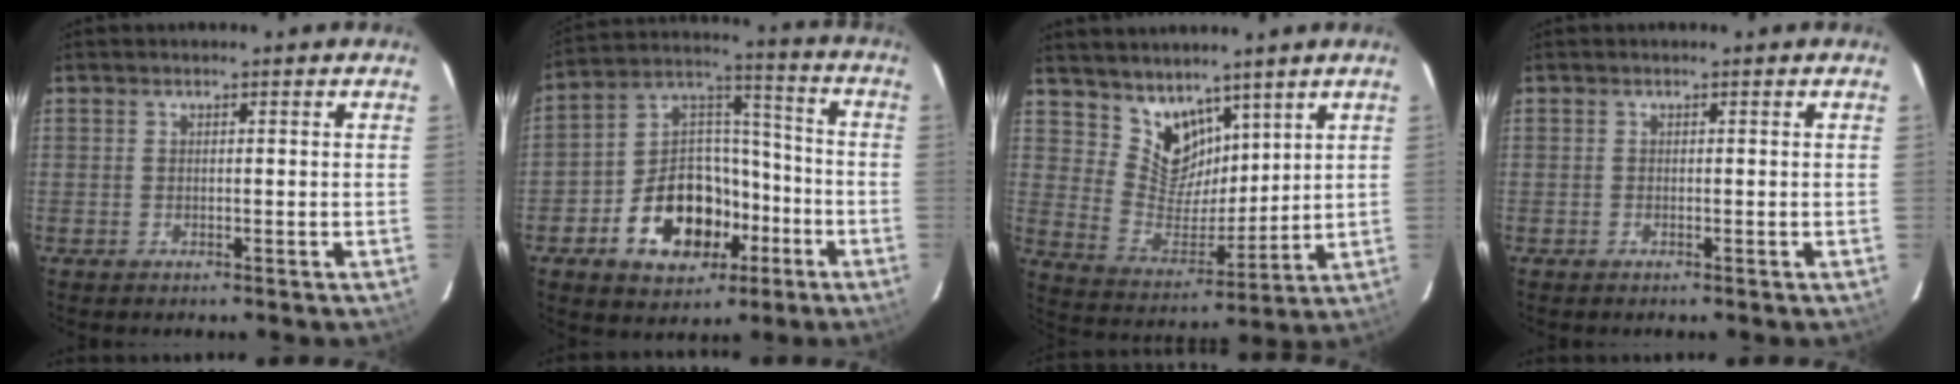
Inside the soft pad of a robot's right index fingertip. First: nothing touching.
{"total": 16.6, "force": [-6.7, 11.8, 9.6], "torque": [-0.196, 0.043, -0.096]}
{"total": 10.0, "force": [7.2, 6.1, 3.3], "torque": [-0.055, -0.002, 0.150]}
{"total": 0.0}